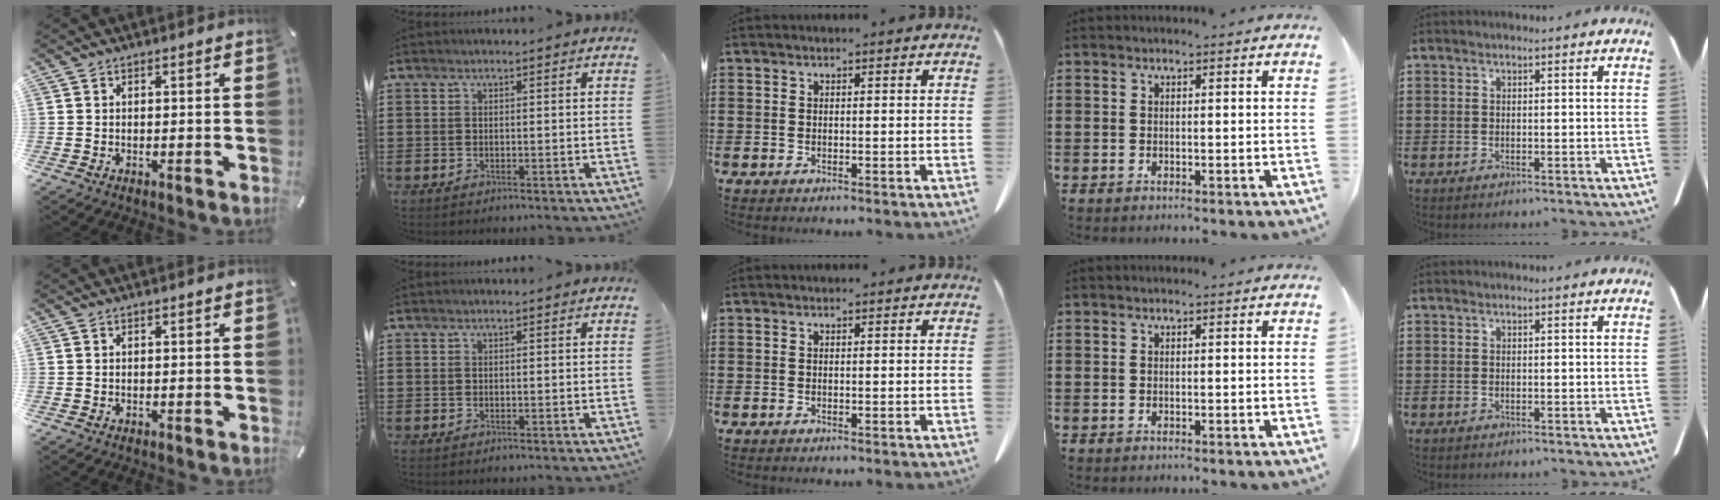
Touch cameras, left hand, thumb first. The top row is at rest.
{}